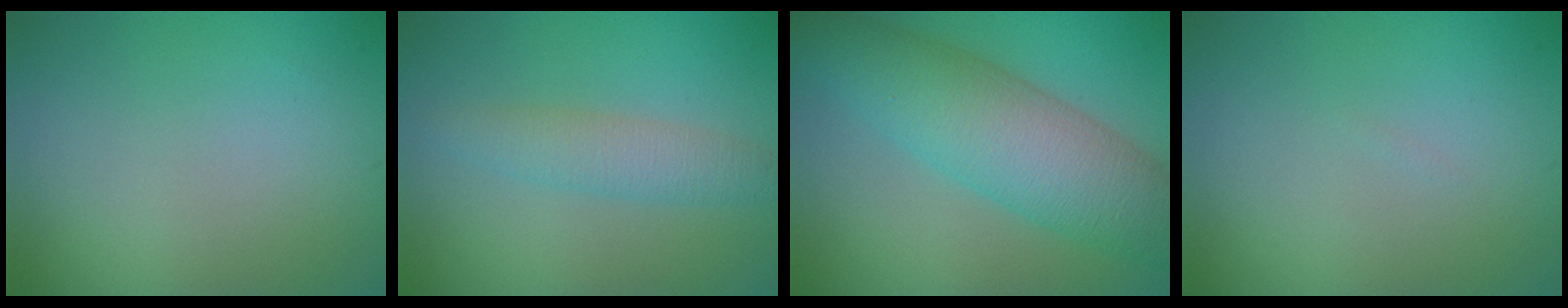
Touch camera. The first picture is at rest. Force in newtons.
{"total": 2.7, "press": 2.7, "slide": 0.0}
{"total": 8.4, "press": 8.4, "slide": 0.5}
{"total": 0.0}